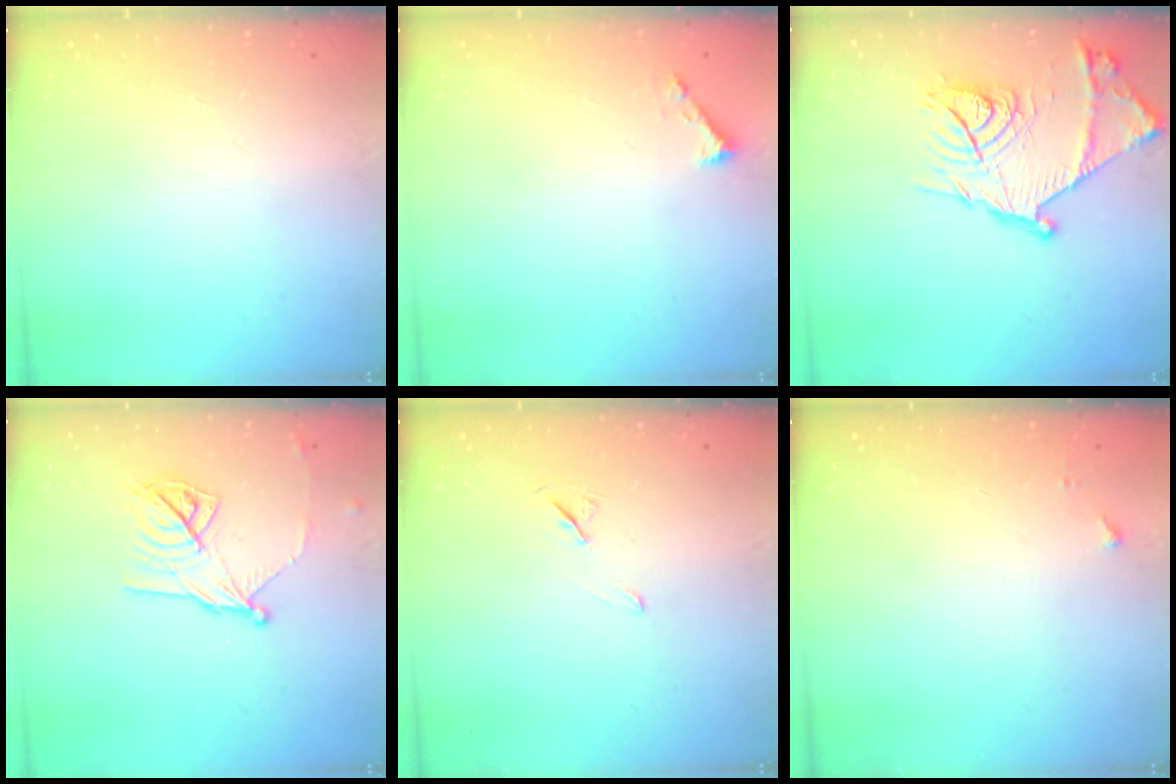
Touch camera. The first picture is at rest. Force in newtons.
{"total": 1.6, "press": 1.6, "slide": 0.1}
{"total": 19.7, "press": 19.7, "slide": 1.1}
{"total": 12.9, "press": 12.9, "slide": 0.2}
{"total": 5.7, "press": 5.2, "slide": 2.4}
{"total": 3.5, "press": 3.5, "slide": 0.4}